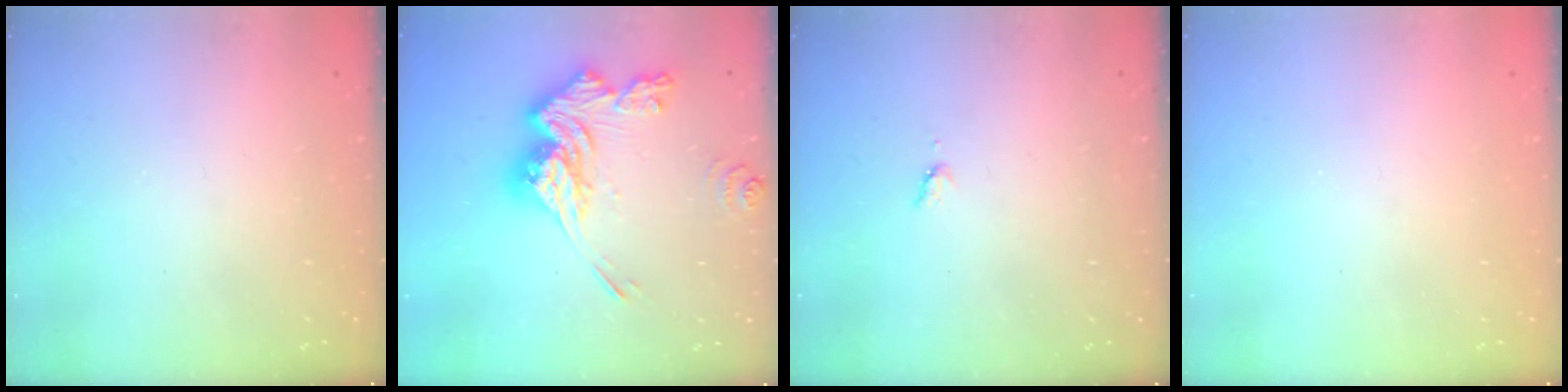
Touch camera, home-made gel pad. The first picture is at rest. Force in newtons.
{"total": 18.3, "press": 18.2, "slide": 1.7}
{"total": 3.5, "press": 3.5, "slide": 0.5}
{"total": 0.0}